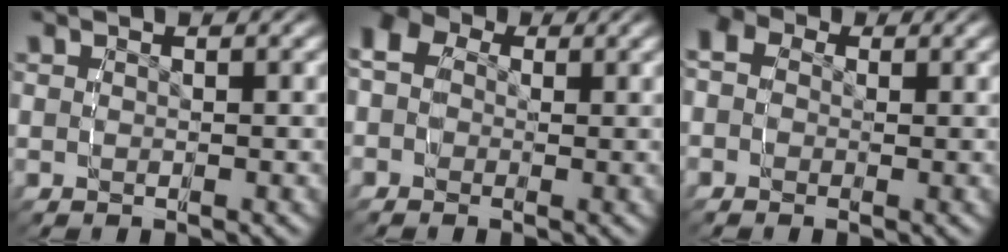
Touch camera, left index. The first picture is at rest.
{"total": 6.4, "force": [1.3, 5.5, 2.9], "torque": [-0.049, 0.010, -0.001]}
{"total": 4.7, "force": [0.7, 4.3, 1.8], "torque": [-0.029, 0.009, -0.010]}